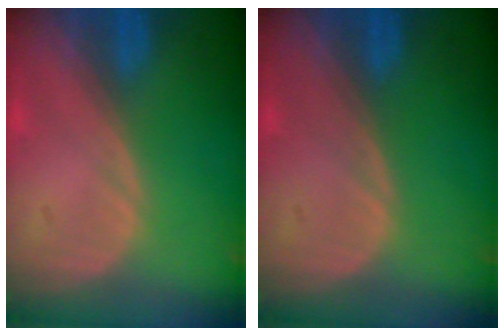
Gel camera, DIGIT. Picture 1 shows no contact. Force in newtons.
{"total": 0.0}